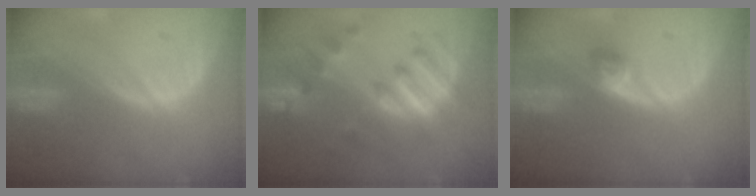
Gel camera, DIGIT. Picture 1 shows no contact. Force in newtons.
{"total": 7.7, "press": 7.7, "slide": 0.7}
{"total": 2.6, "press": 2.3, "slide": 1.1}